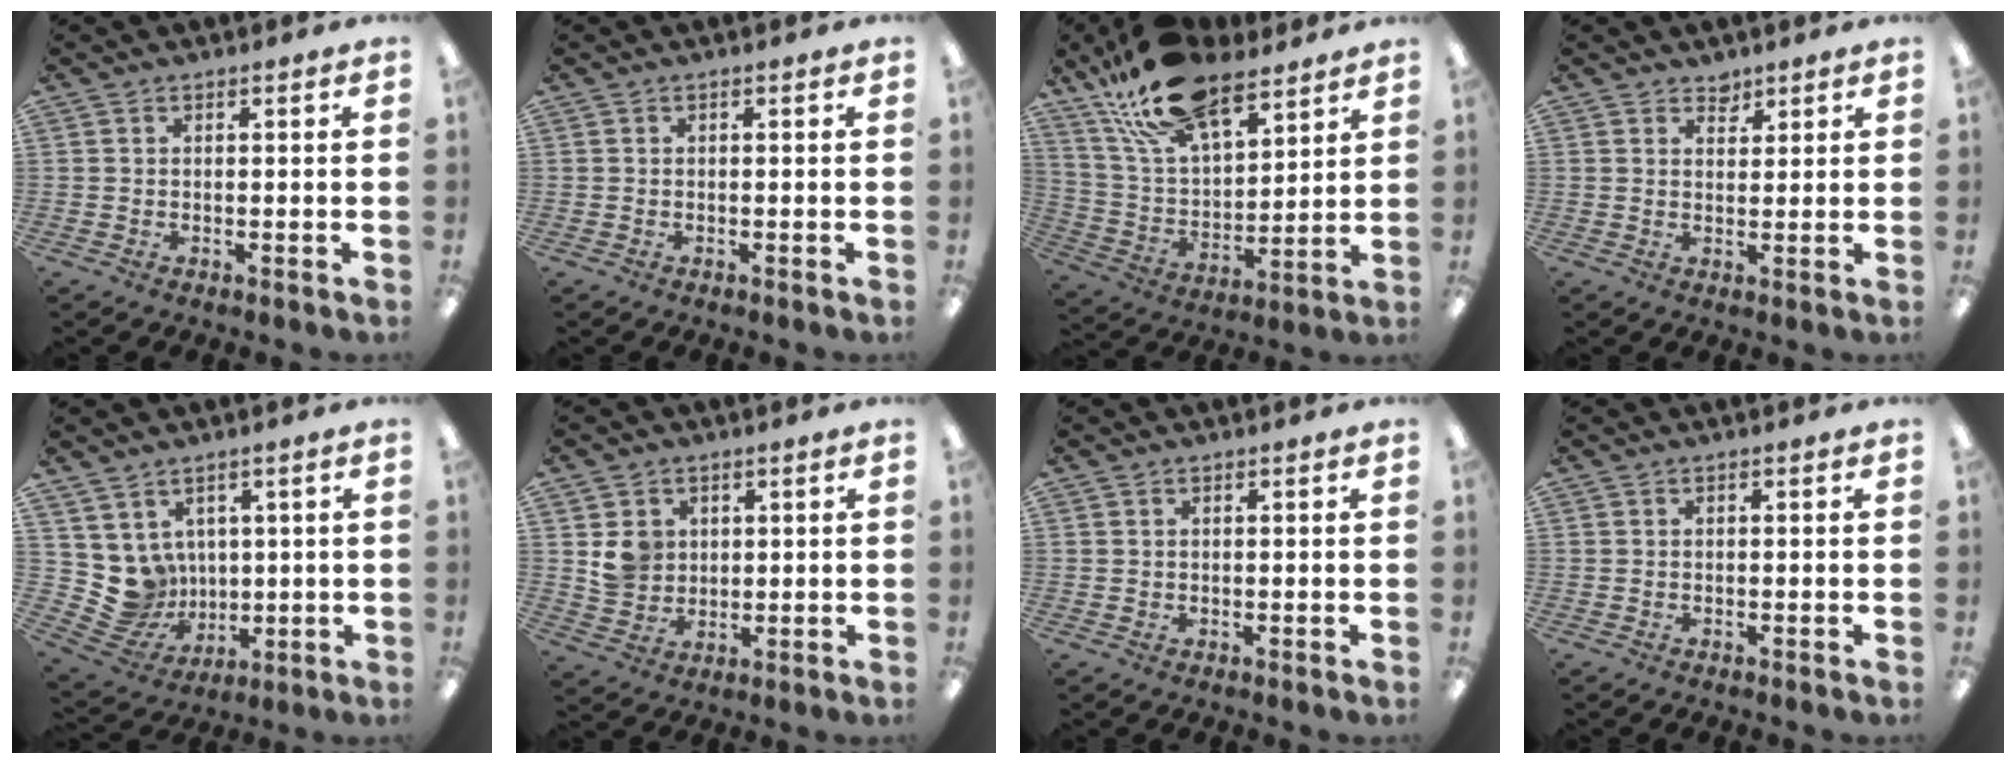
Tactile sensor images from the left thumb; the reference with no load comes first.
{"total": 0.0}
{"total": 20.9, "force": [14.3, 9.9, 11.5], "torque": [-0.215, -0.062, 0.259]}
{"total": 2.6, "force": [2.4, 1.2, 0.0], "torque": [0.013, -0.017, 0.043]}
{"total": 8.2, "force": [2.9, 7.7, 0.8], "torque": [-0.049, -0.036, 0.065]}
{"total": 6.6, "force": [2.4, 5.9, 1.7], "torque": [-0.028, 0.002, 0.047]}
{"total": 0.6, "force": [0.4, 0.5, 0.0], "torque": [0.000, 0.002, 0.008]}
{"total": 0.0}